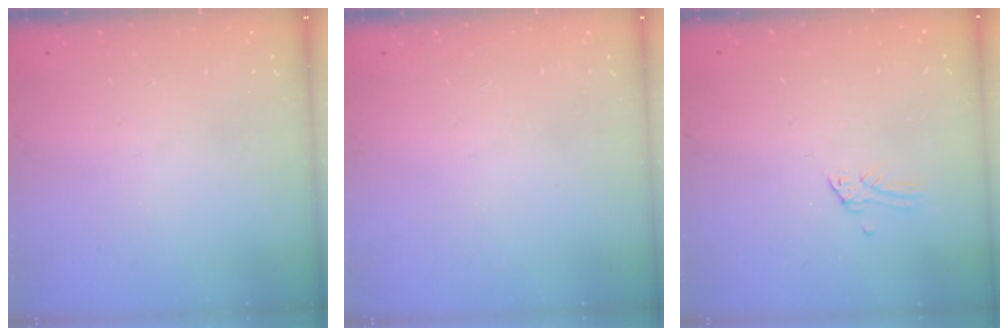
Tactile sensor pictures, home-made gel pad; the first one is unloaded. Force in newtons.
{"total": 3.0, "press": 3.0, "slide": 0.3}
{"total": 0.0}